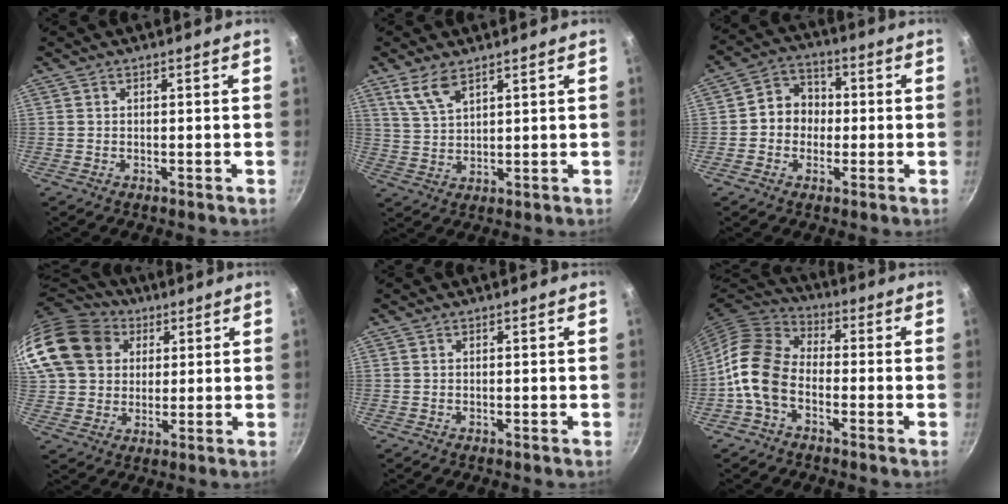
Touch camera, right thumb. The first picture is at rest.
{"total": 6.0, "force": [4.0, 2.3, 3.8], "torque": [-0.073, -0.018, 0.089]}
{"total": 7.8, "force": [-0.3, 6.9, 3.6], "torque": [-0.019, 0.021, -0.020]}
{"total": 21.4, "force": [7.8, 17.1, 10.3], "torque": [-0.214, 0.025, 0.145]}
{"total": 0.0}
{"total": 11.0, "force": [-3.5, 7.4, 7.4], "torque": [-0.123, 0.039, -0.091]}